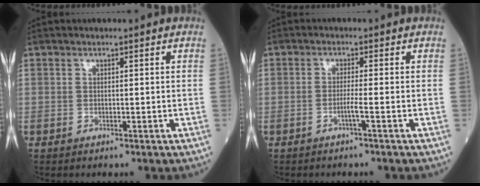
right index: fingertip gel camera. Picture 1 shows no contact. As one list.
[{"total": 1.9, "force": [-0.9, -0.5, 1.6], "torque": [-0.031, -0.001, -0.021]}]